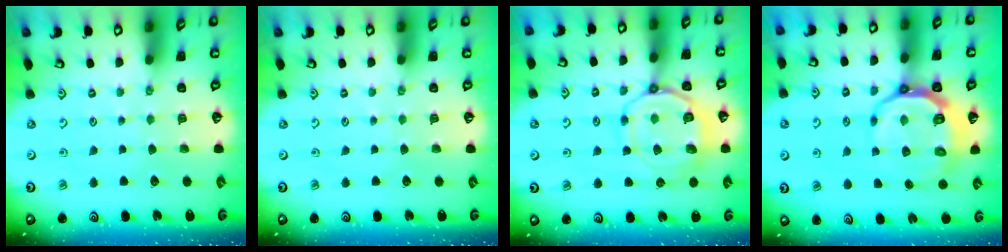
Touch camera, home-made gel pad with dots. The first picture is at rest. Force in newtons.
{"total": 0.0}
{"total": 12.7, "press": 12.6, "slide": 1.4}
{"total": 10.2, "press": 9.5, "slide": 3.7}